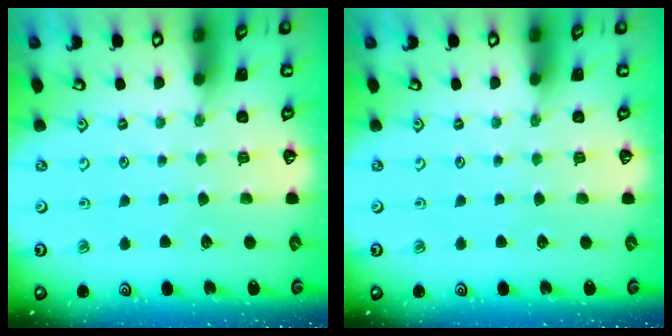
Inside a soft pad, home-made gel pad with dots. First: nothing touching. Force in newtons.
{"total": 0.0}